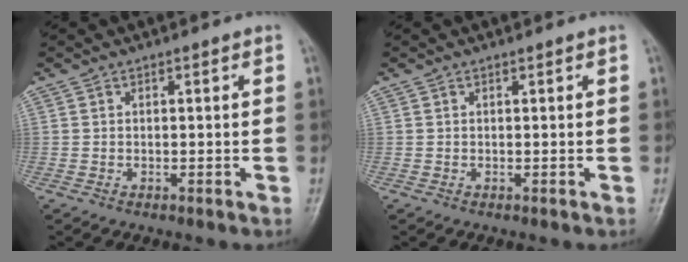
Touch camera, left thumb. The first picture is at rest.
{"total": 0.0}